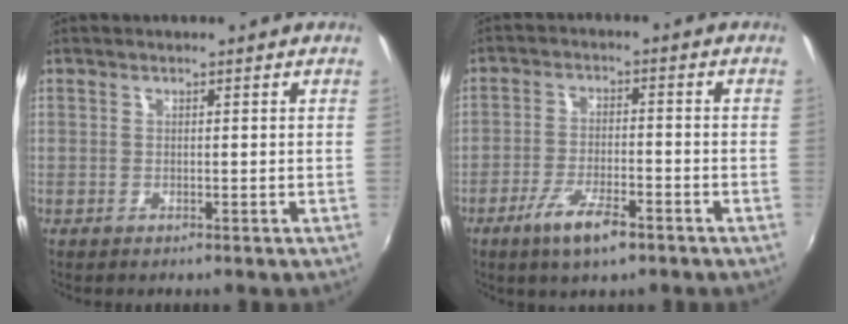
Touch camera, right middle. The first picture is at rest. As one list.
[{"total": 7.8, "force": [-4.9, 2.2, 5.7], "torque": [-0.125, -0.013, -0.088]}]